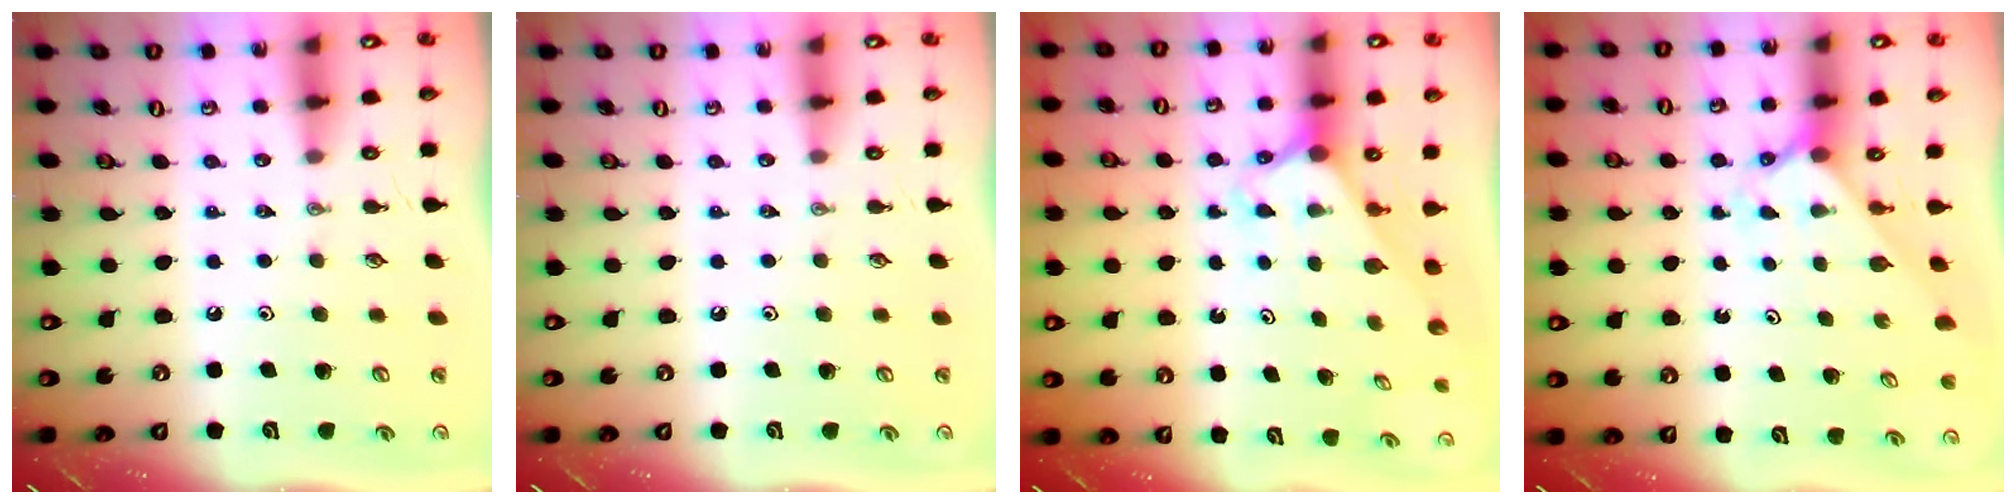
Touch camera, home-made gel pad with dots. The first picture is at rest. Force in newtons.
{"total": 0.0}
{"total": 2.2, "press": 2.2, "slide": 0.2}
{"total": 2.2, "press": 2.2, "slide": 0.2}